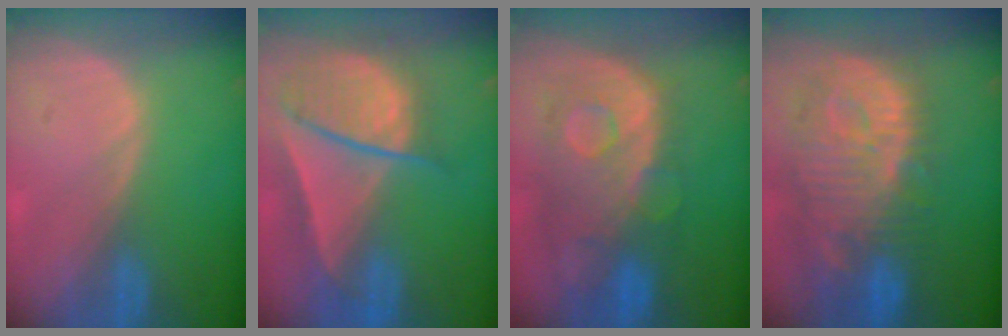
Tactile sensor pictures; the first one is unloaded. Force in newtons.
{"total": 9.6, "press": 8.2, "slide": 4.9}
{"total": 11.2, "press": 9.8, "slide": 5.5}
{"total": 13.3, "press": 11.6, "slide": 6.5}